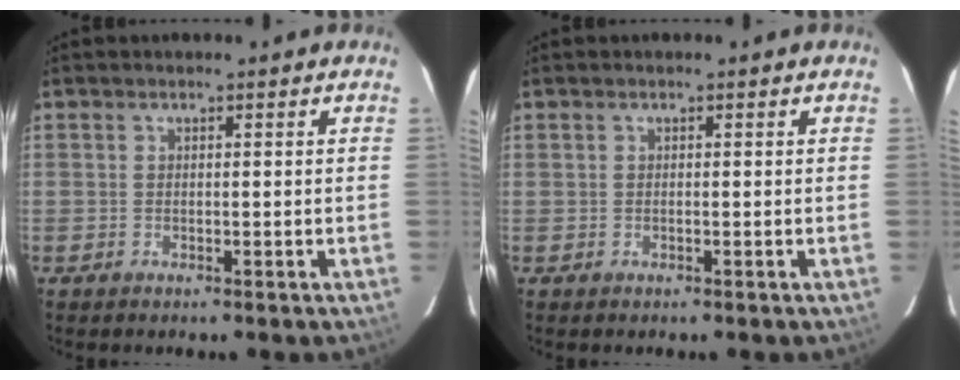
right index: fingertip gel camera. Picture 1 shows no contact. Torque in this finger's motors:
{"motor_torque": [0.05, 0.12, 0.01, 0.00]}